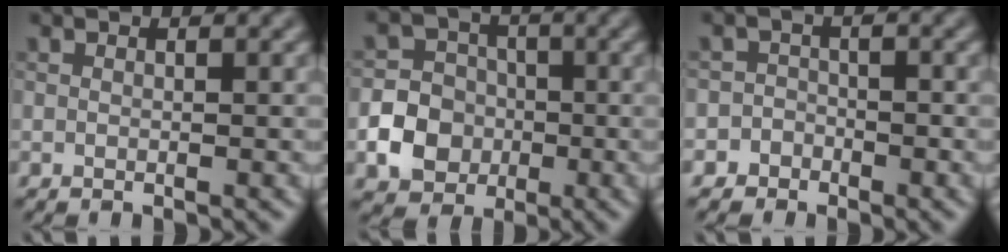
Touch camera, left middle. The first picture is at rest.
{"total": 5.3, "force": [-1.5, 4.7, 2.0], "torque": [-0.019, 0.003, -0.049]}
{"total": 2.8, "force": [-1.8, 2.1, -0.3], "torque": [0.041, 0.008, -0.039]}